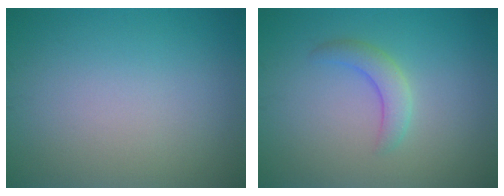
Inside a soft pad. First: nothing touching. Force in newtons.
{"total": 2.3, "press": 2.2, "slide": 0.2}